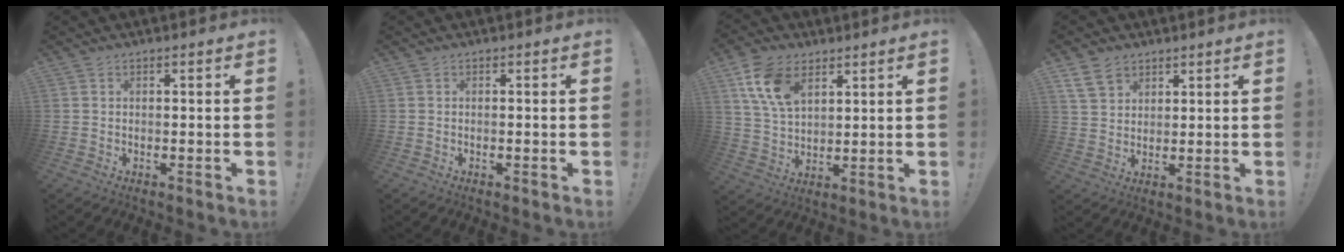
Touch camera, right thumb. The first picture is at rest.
{"total": 0.0}
{"total": 12.5, "force": [6.5, 7.5, 7.5], "torque": [-0.146, -0.014, 0.126]}
{"total": 7.8, "force": [5.0, 5.1, 3.1], "torque": [-0.063, -0.016, 0.102]}